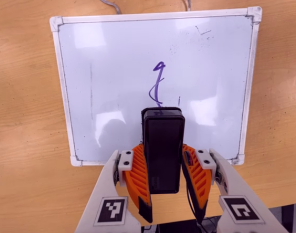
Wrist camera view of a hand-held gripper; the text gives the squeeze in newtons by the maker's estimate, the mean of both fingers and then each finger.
{"total": 5.6, "left": 5.1, "right": 6.2}